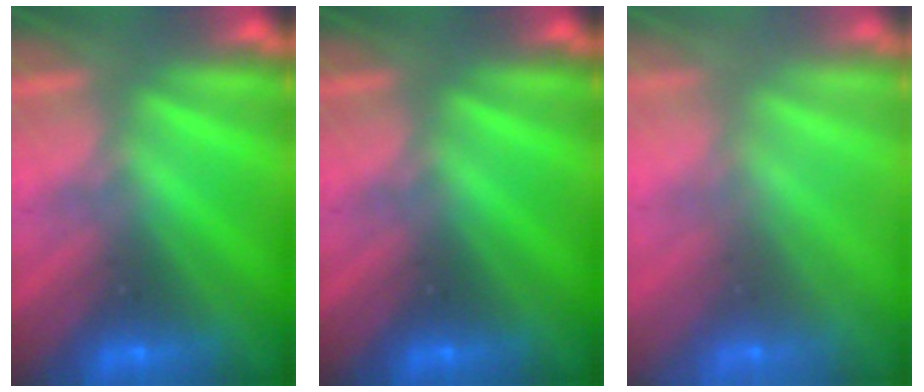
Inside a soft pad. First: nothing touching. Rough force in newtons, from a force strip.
{"total": 0.0}
{"total": 7.5}